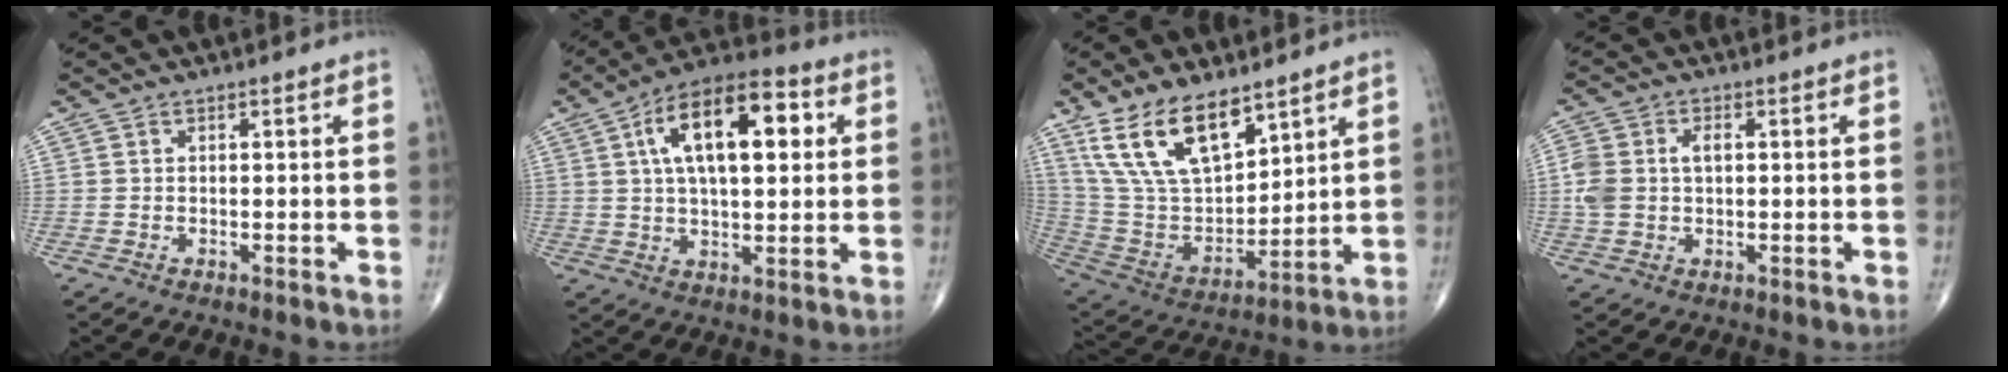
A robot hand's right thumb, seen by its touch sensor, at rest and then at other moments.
{"total": 17.3, "force": [4.6, 7.9, 14.6], "torque": [-0.218, 0.013, 0.067]}
{"total": 17.5, "force": [11.0, 8.1, 11.0], "torque": [-0.176, -0.048, 0.230]}
{"total": 7.0, "force": [0.7, 4.5, 5.3], "torque": [-0.129, 0.018, 0.016]}